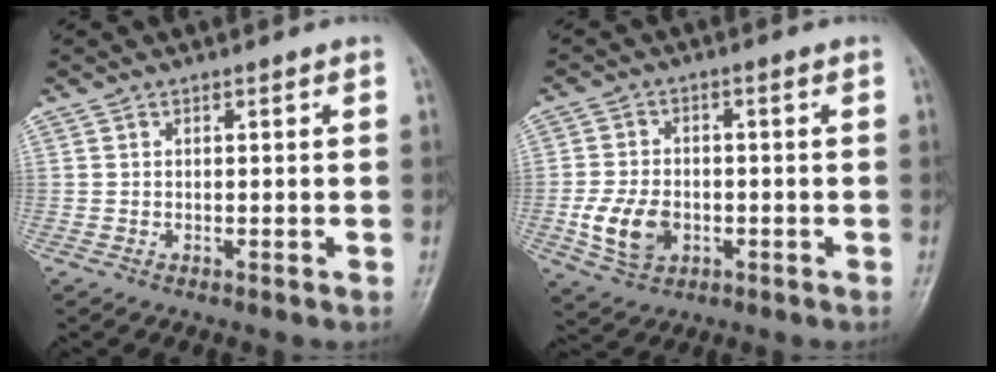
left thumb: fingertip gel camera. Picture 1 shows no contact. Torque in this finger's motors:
{"motor_torque": [-0.59, 0.54, 0.27, -0.21, 0.30]}